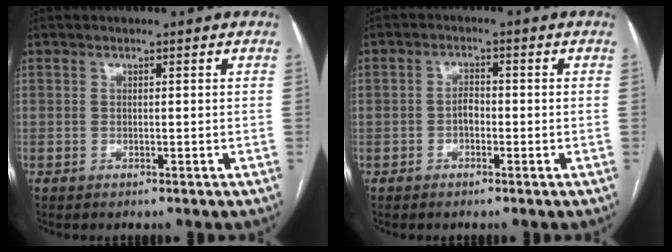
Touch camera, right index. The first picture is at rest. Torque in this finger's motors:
{"motor_torque": [-0.80, 0.42, -0.40, -0.12]}